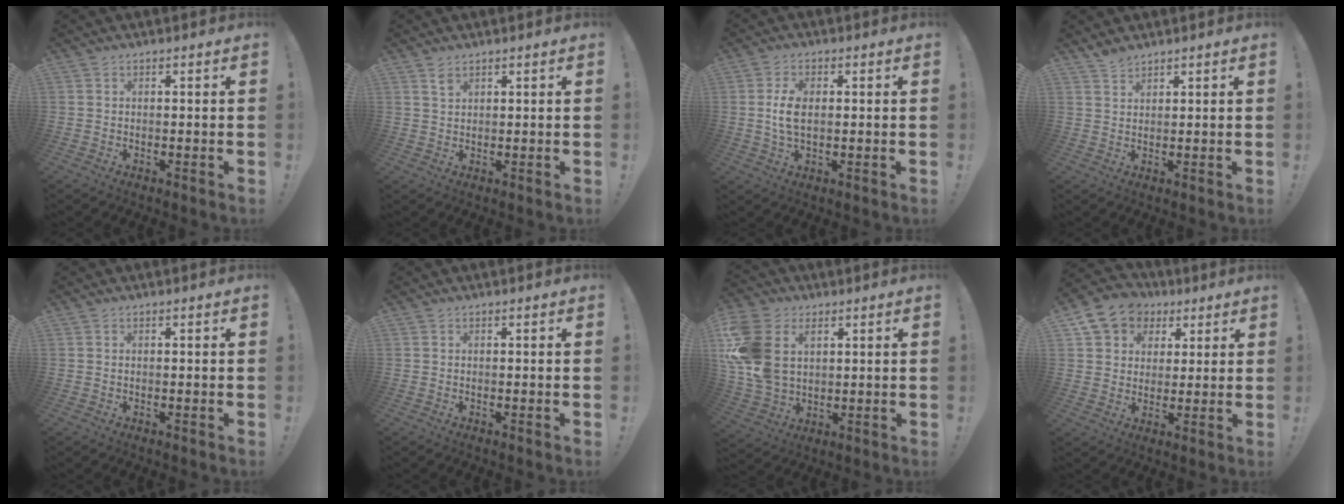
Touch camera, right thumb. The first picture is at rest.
{"total": 2.2, "force": [1.6, 1.2, 0.9], "torque": [-0.004, -0.010, 0.027]}
{"total": 6.3, "force": [0.3, 3.5, 5.2], "torque": [-0.105, 0.000, 0.001]}
{"total": 2.8, "force": [2.6, 0.9, 0.7], "torque": [-0.012, -0.015, 0.048]}
{"total": 0.0}
{"total": 0.0}
{"total": 16.0, "force": [4.5, 11.8, 9.8], "torque": [-0.203, -0.016, 0.088]}
{"total": 10.5, "force": [4.6, 8.8, 3.4], "torque": [-0.045, -0.027, 0.095]}